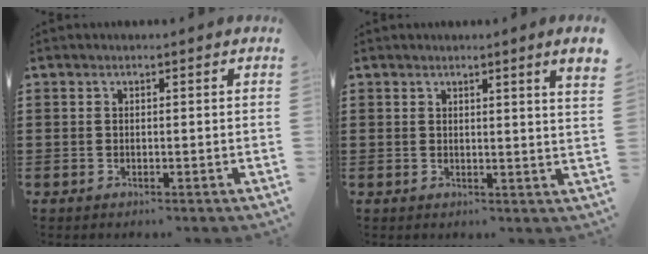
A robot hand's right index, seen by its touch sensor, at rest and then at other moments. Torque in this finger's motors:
{"motor_torque": [-0.08, 0.20, 0.18, 0.01]}